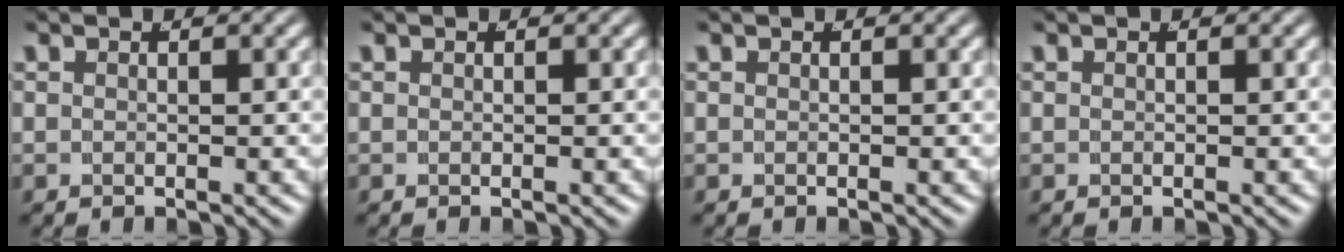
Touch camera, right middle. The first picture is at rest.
{"total": 0.0}
{"total": 0.0}
{"total": 0.0}